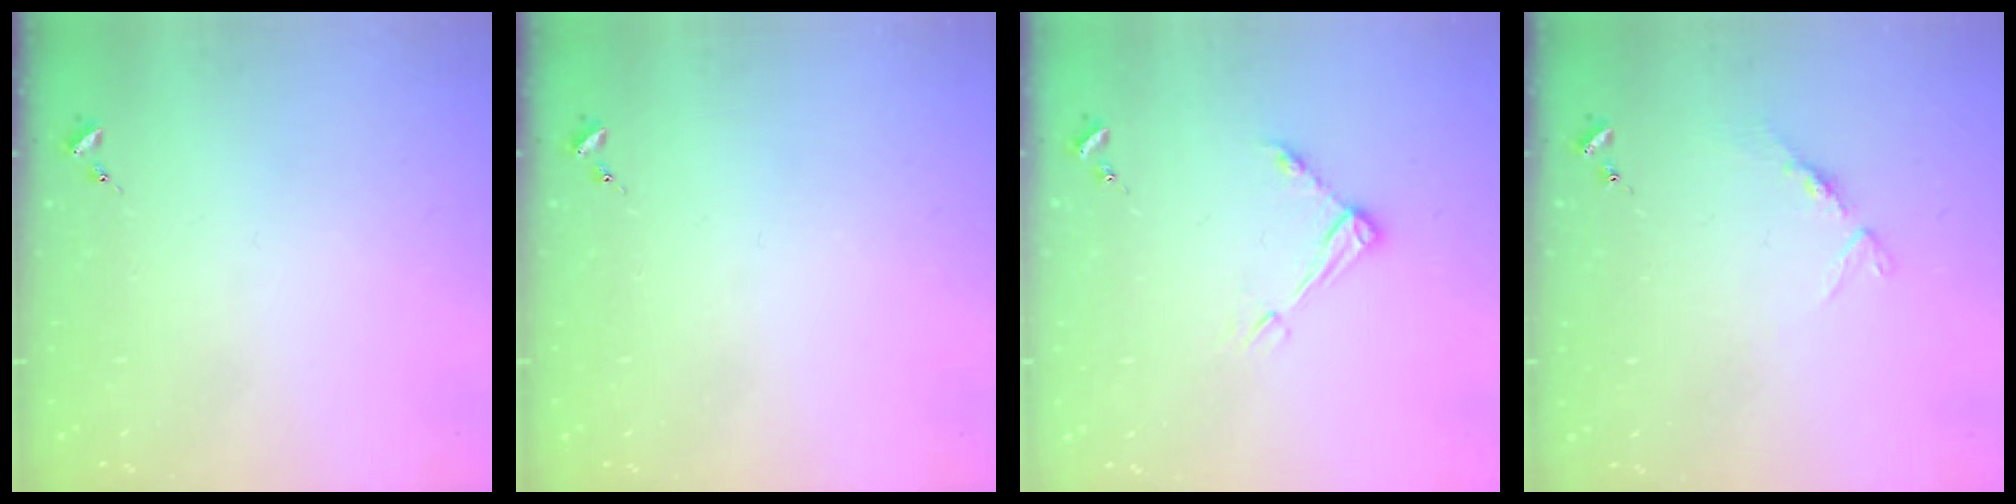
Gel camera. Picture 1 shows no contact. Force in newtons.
{"total": 0.0}
{"total": 6.5, "press": 6.4, "slide": 0.5}
{"total": 5.9, "press": 5.9, "slide": 0.5}